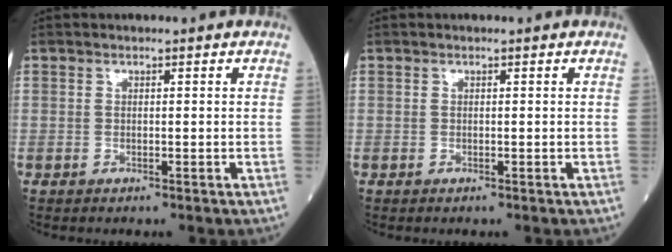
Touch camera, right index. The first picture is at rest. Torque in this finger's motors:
{"motor_torque": [0.00, 0.00, 0.00, 0.00]}